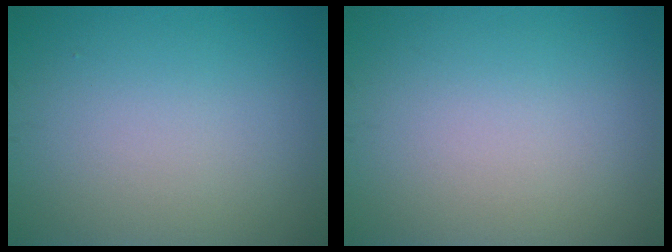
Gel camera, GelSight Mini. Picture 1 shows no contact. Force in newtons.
{"total": 0.0}